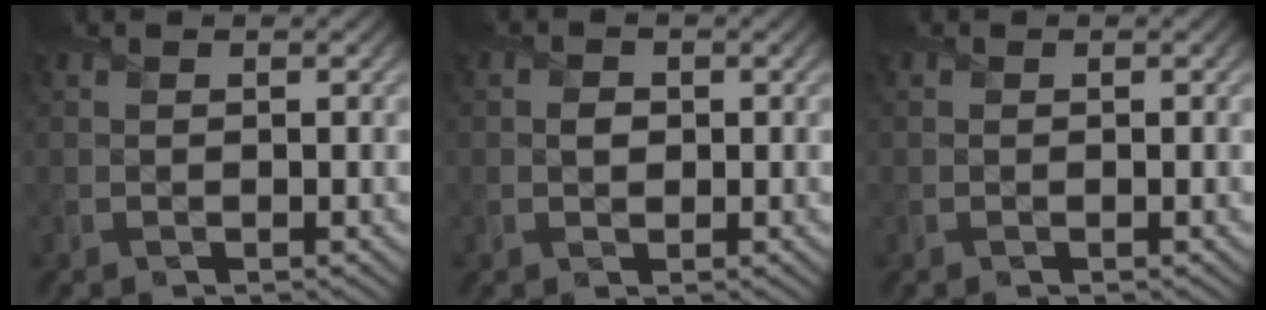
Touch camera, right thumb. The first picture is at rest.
{"total": 1.4, "force": [0.0, 1.2, 0.6], "torque": [-0.012, -0.003, -0.003]}
{"total": 0.0}